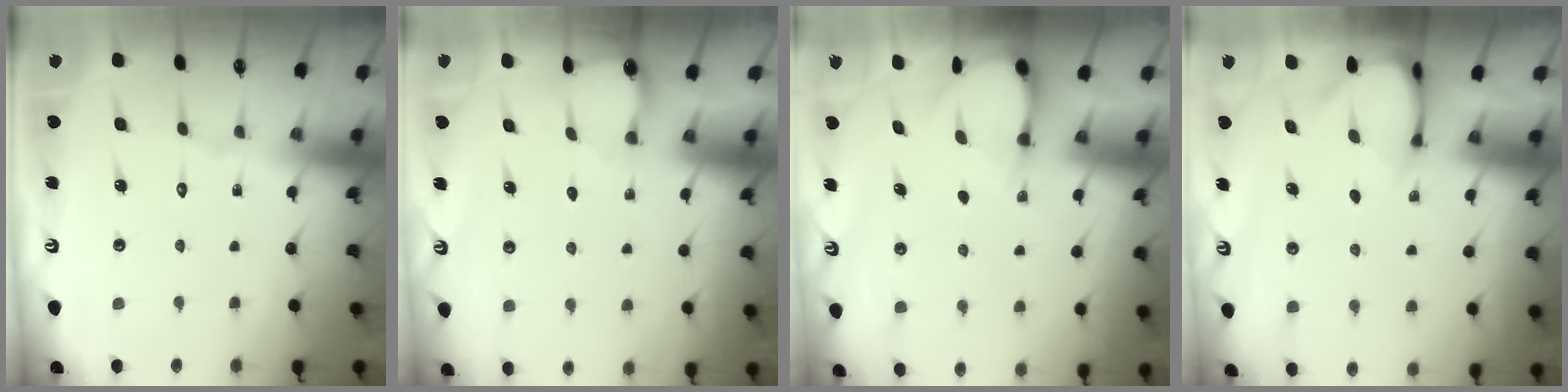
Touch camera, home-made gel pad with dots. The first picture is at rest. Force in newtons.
{"total": 2.0, "press": 2.0, "slide": 0.2}
{"total": 3.2, "press": 3.2, "slide": 0.4}
{"total": 3.4, "press": 3.4, "slide": 0.3}